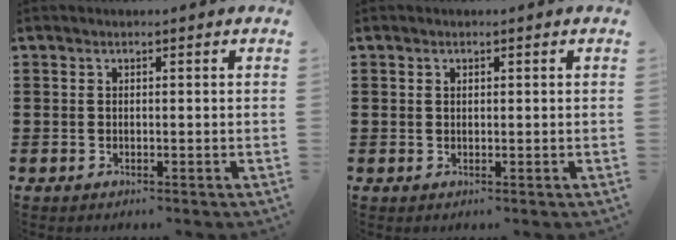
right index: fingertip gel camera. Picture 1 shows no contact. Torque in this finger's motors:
{"motor_torque": [-0.36, 0.09, -0.07, -0.01]}